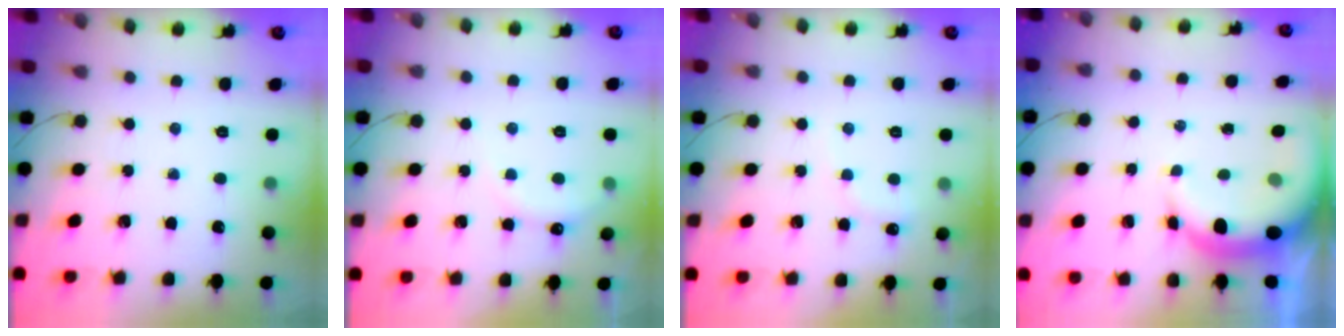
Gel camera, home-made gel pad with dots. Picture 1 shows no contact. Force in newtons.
{"total": 6.3, "press": 6.2, "slide": 1.3}
{"total": 6.8, "press": 6.7, "slide": 1.2}
{"total": 8.5, "press": 8.3, "slide": 1.7}